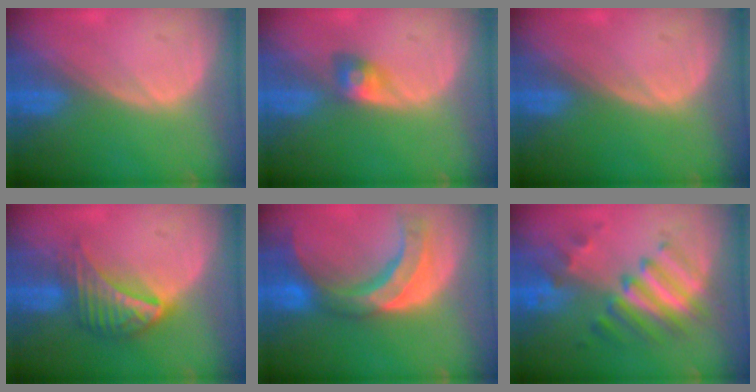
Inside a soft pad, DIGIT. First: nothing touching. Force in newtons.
{"total": 2.8, "press": 2.6, "slide": 1.1}
{"total": 0.0}
{"total": 7.5, "press": 6.6, "slide": 3.6}
{"total": 10.6, "press": 9.3, "slide": 4.9}
{"total": 7.8, "press": 7.7, "slide": 0.9}